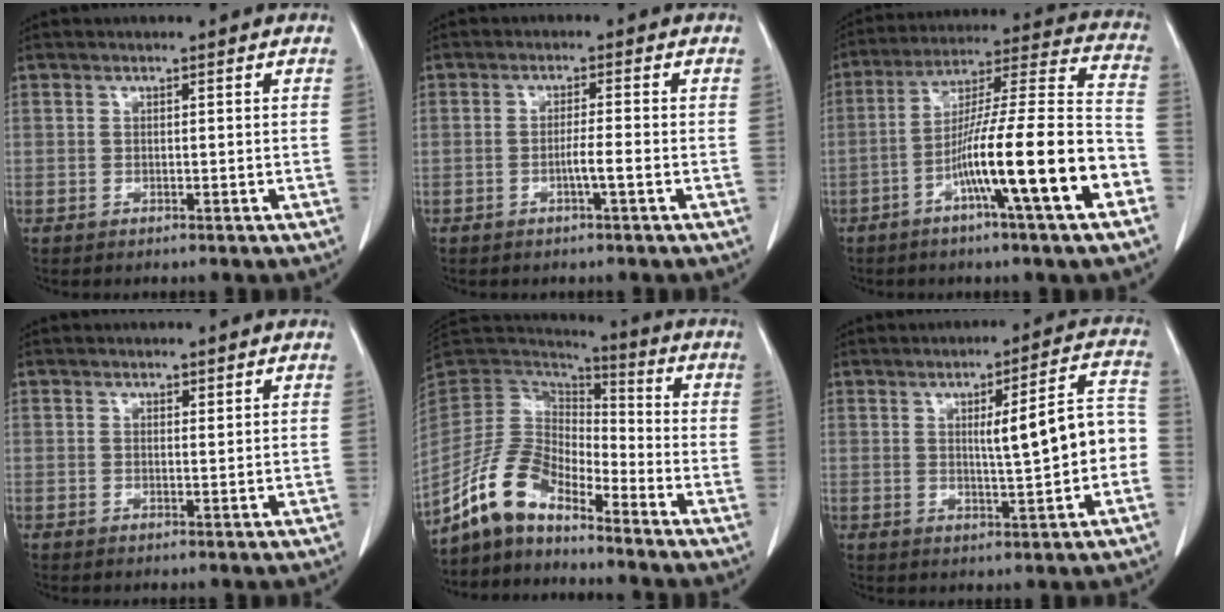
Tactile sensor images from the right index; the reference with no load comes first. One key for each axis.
{"total": 2.4, "fx": -0.9, "fy": -0.2, "fz": 2.2, "tx": -0.038, "ty": 0.000, "tz": -0.017}
{"total": 18.6, "fx": -7.5, "fy": 0.0, "fz": 17.0, "tx": -0.262, "ty": 0.004, "tz": -0.126}
{"total": 0.6, "fx": 0.6, "fy": 0.2, "fz": 0.2, "tx": -0.001, "ty": -0.005, "tz": 0.008}
{"total": 10.2, "fx": -8.2, "fy": 3.8, "fz": 4.8, "tx": -0.107, "ty": 0.027, "tz": -0.162}
{"total": 9.3, "fx": -0.3, "fy": 1.3, "fz": 9.2, "tx": -0.120, "ty": 0.026, "tz": 0.000}